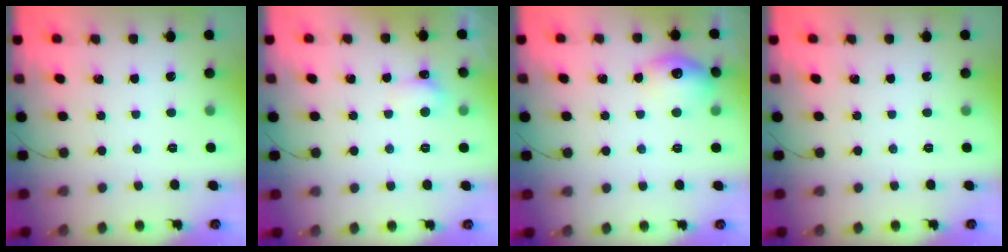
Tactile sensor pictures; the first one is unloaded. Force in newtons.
{"total": 4.1, "press": 4.0, "slide": 1.0}
{"total": 11.8, "press": 11.8, "slide": 0.6}
{"total": 0.0}